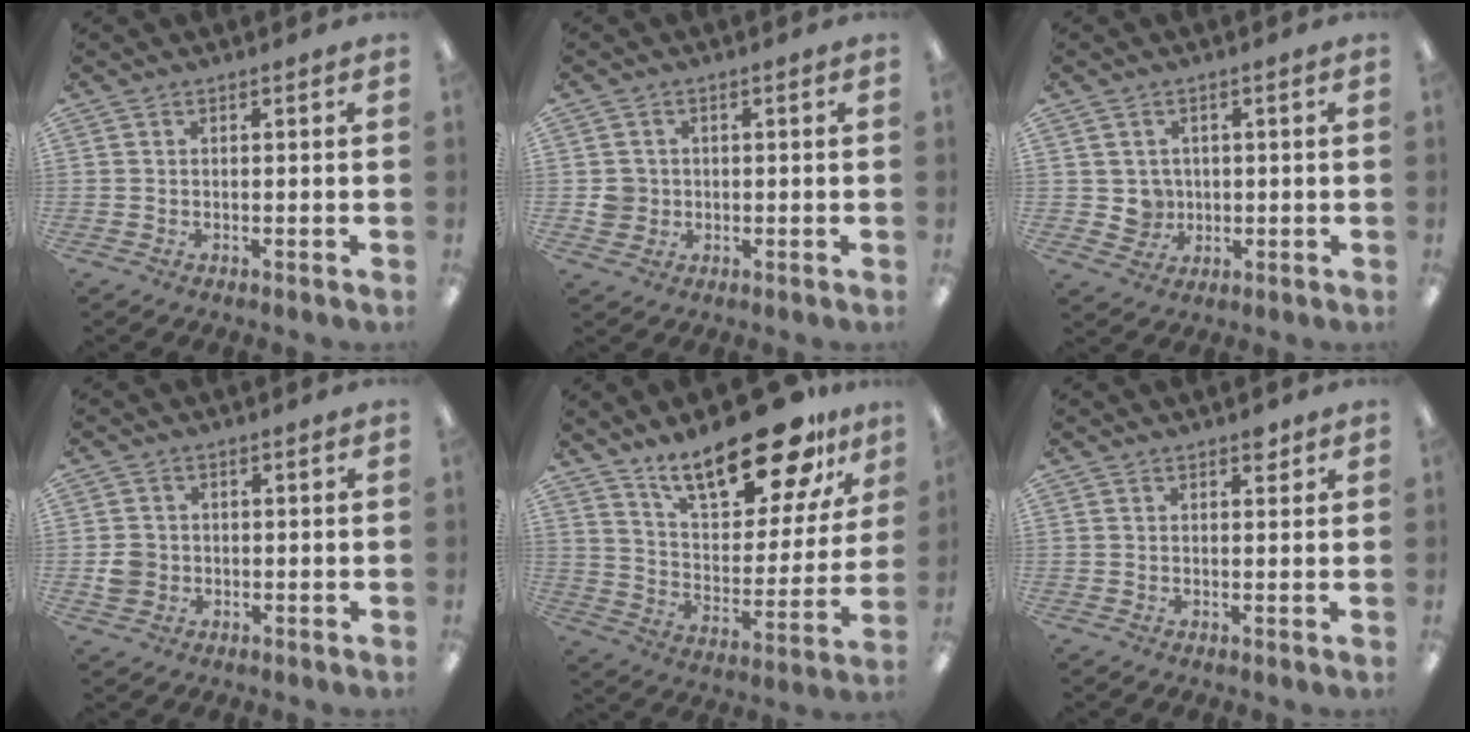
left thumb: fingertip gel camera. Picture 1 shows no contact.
{"total": 3.7, "force": [0.0, 3.7, 0.8], "torque": [-0.011, 0.005, 0.000]}
{"total": 4.2, "force": [0.8, 4.1, 0.4], "torque": [-0.004, 0.002, 0.015]}
{"total": 3.7, "force": [-0.4, 3.5, 1.1], "torque": [-0.014, 0.004, -0.008]}
{"total": 23.6, "force": [17.1, 8.6, 13.7], "torque": [-0.217, -0.104, 0.290]}
{"total": 2.6, "force": [1.9, 1.3, 1.3], "torque": [-0.004, -0.008, 0.028]}